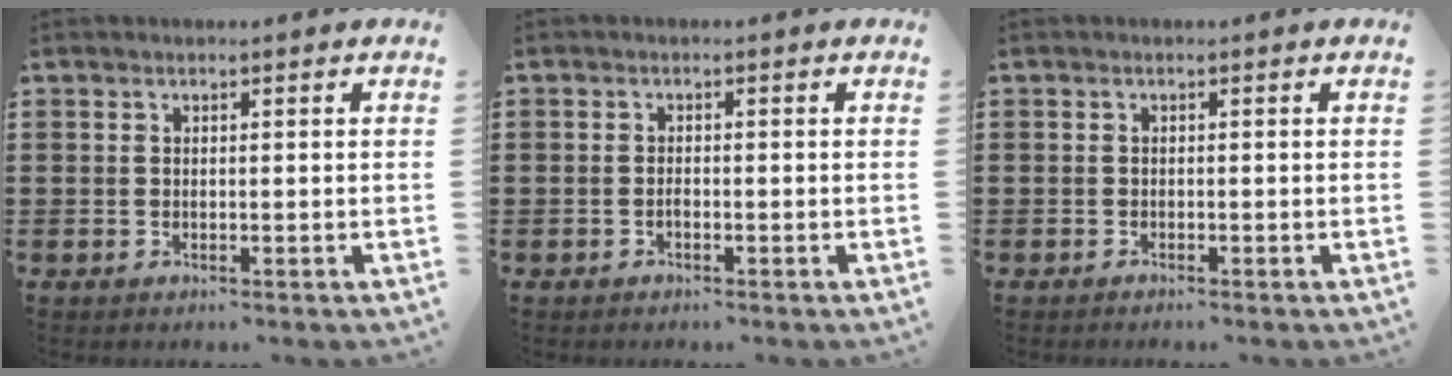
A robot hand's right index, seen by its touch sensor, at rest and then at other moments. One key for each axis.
{"total": 0.7, "fx": -0.5, "fy": 0.4, "fz": 0.4, "tx": -0.008, "ty": -0.002, "tz": -0.010}
{"total": 0.6, "fx": -0.6, "fy": -0.2, "fz": 0.1, "tx": -0.004, "ty": -0.005, "tz": -0.011}